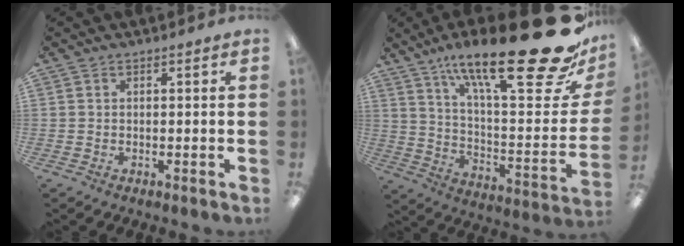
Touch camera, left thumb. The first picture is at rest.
{"total": 28.7, "force": [17.7, 6.1, 21.8], "torque": [-0.311, -0.126, 0.283]}